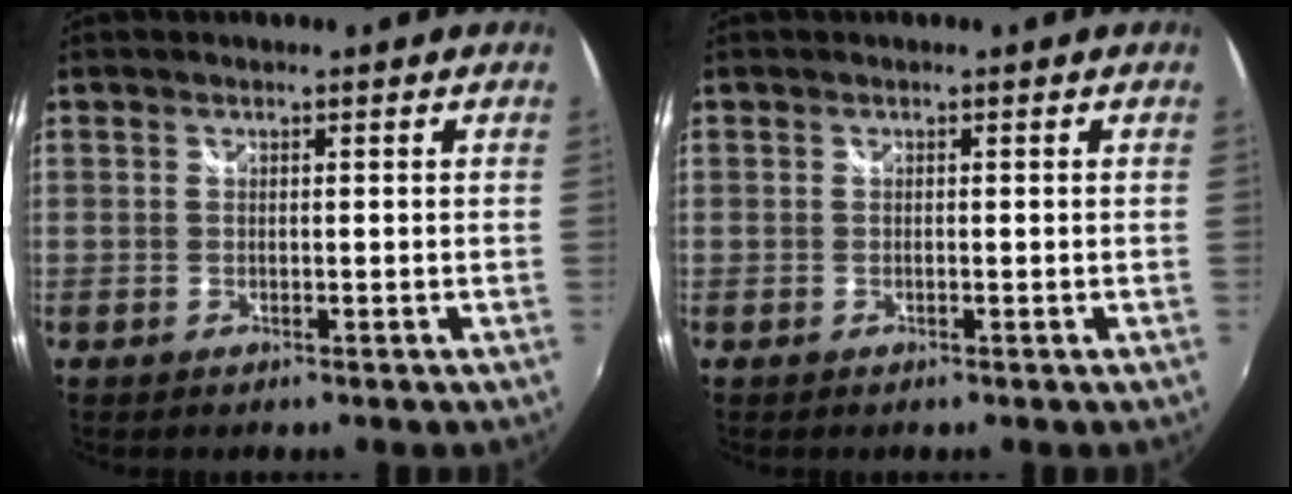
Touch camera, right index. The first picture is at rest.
{"total": 0.0}